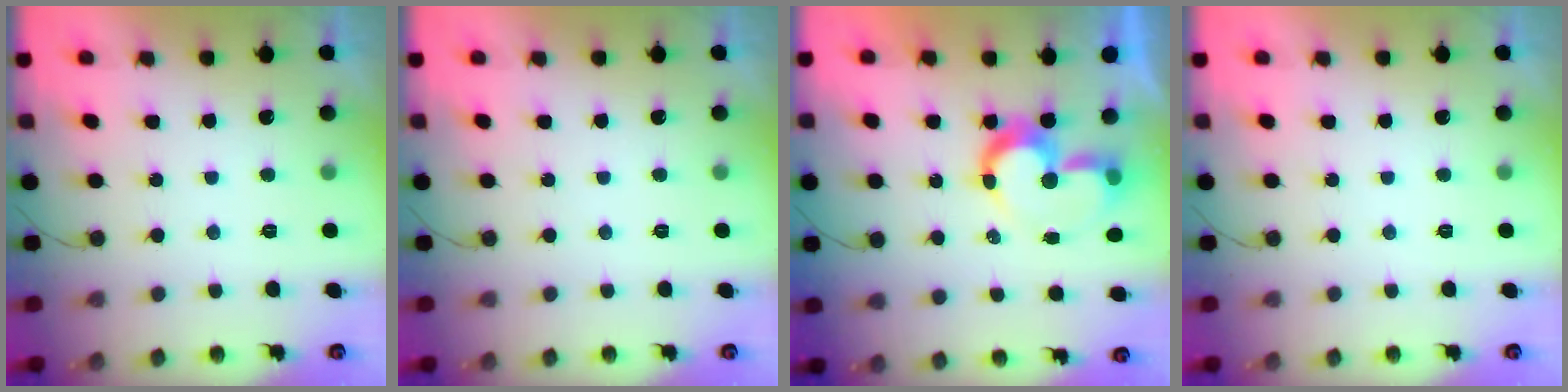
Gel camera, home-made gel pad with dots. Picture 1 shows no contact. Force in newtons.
{"total": 0.0}
{"total": 9.7, "press": 9.6, "slide": 1.5}
{"total": 0.0}